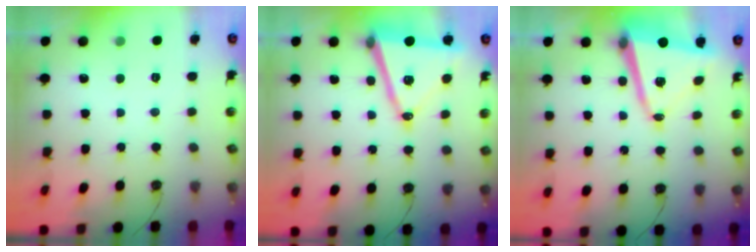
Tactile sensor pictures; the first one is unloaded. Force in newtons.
{"total": 15.2, "press": 14.7, "slide": 3.9}
{"total": 12.7, "press": 12.6, "slide": 1.4}